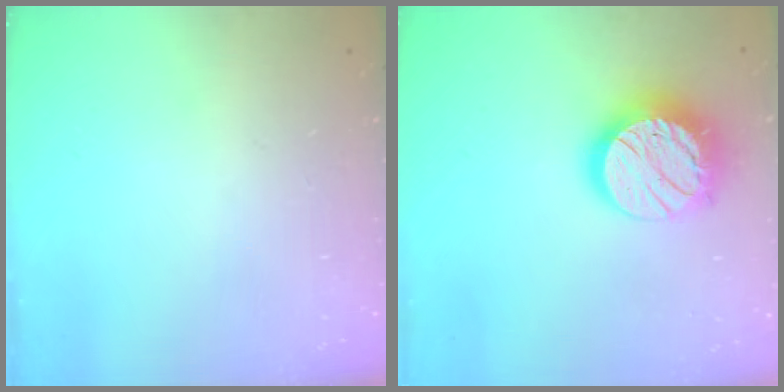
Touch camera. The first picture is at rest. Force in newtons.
{"total": 14.8, "press": 14.8, "slide": 0.6}